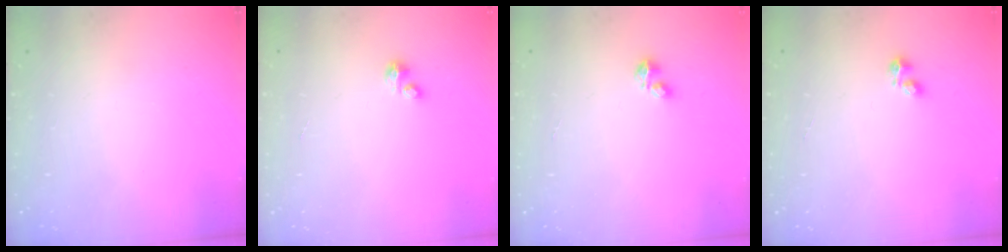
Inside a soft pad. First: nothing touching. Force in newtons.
{"total": 1.7, "press": 1.7, "slide": 0.4}
{"total": 2.9, "press": 2.9, "slide": 0.5}
{"total": 3.1, "press": 3.1, "slide": 0.6}